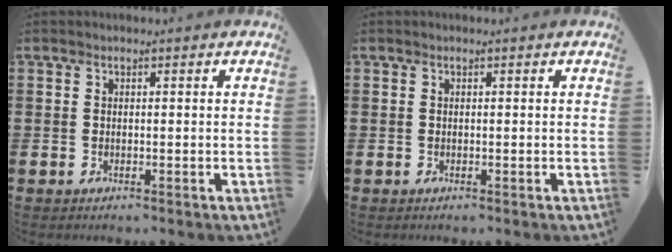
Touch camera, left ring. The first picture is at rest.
{"total": 0.0}